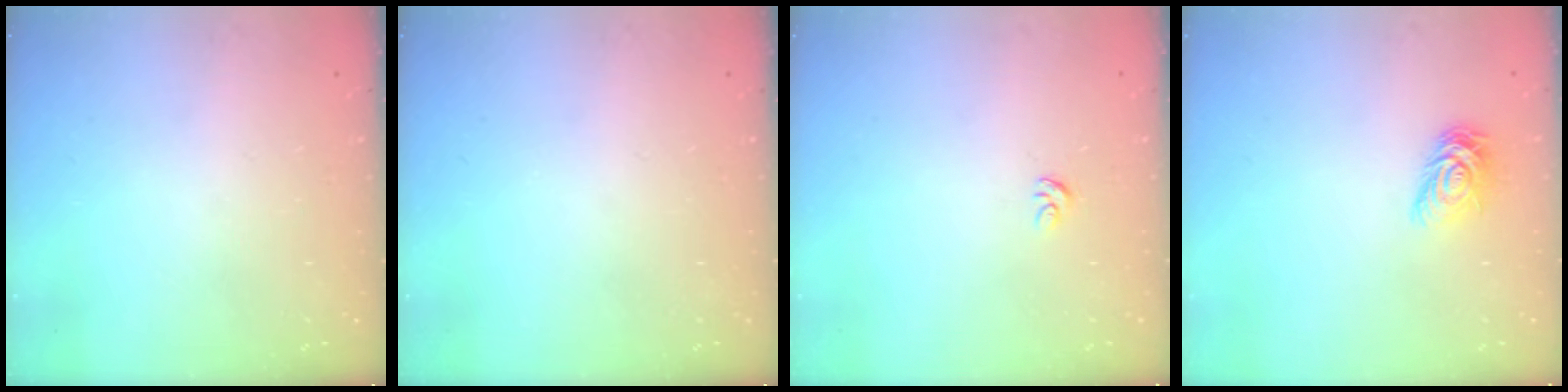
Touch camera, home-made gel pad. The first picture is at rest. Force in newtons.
{"total": 0.0}
{"total": 3.1, "press": 3.1, "slide": 0.2}
{"total": 7.1, "press": 7.1, "slide": 0.2}